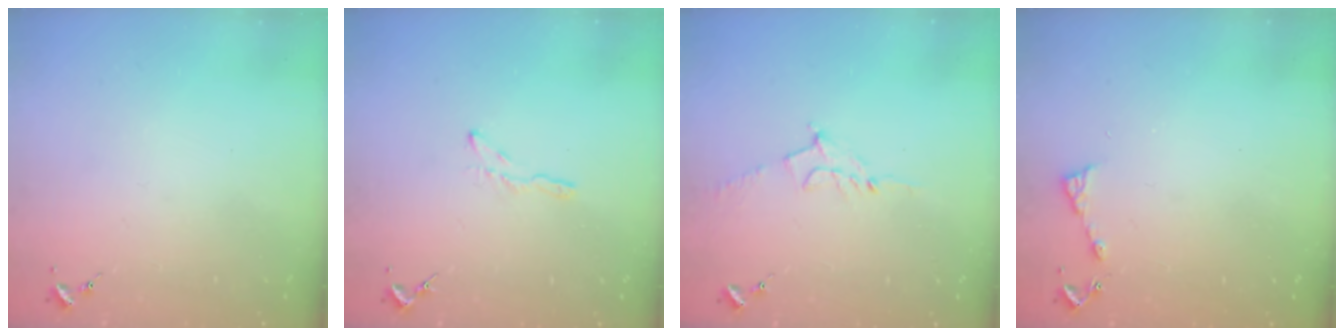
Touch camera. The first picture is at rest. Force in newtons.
{"total": 3.2, "press": 3.2, "slide": 0.3}
{"total": 7.9, "press": 7.9, "slide": 1.0}
{"total": 5.6, "press": 5.6, "slide": 0.7}